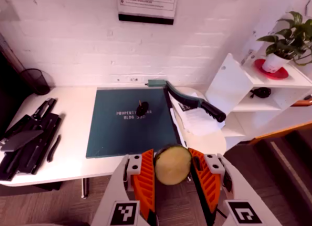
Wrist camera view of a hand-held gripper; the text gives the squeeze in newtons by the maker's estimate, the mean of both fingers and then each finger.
{"total": 9.3, "left": 9.6, "right": 9.1}